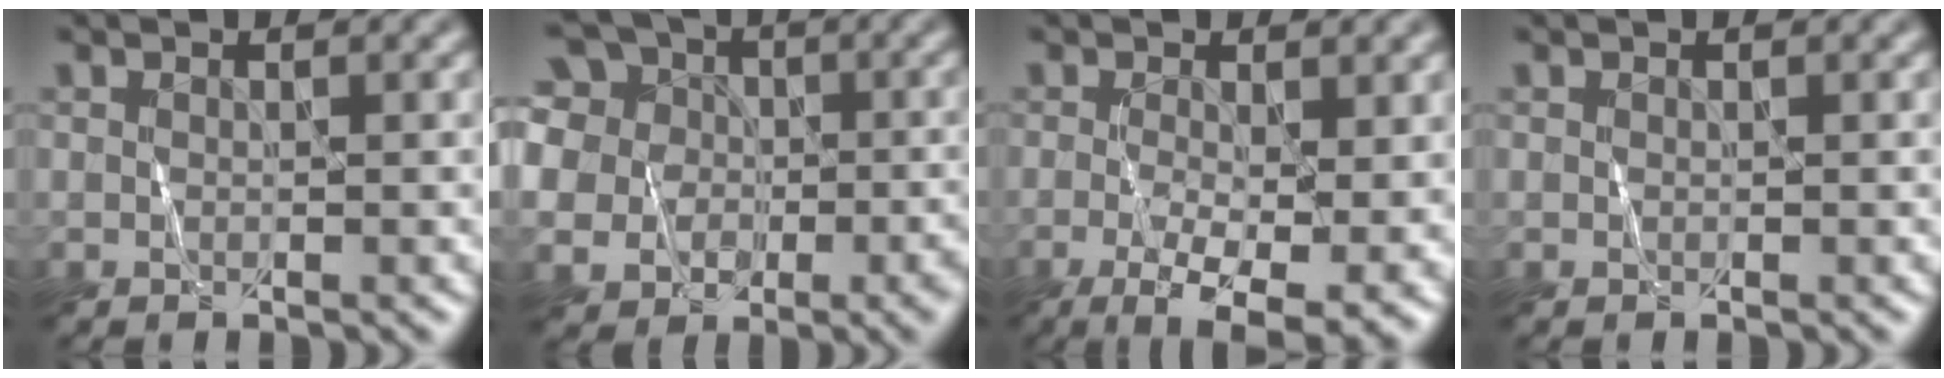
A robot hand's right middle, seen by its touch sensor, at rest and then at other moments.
{"total": 13.1, "force": [0.9, 11.5, 6.3], "torque": [-0.145, 0.015, -0.006]}
{"total": 7.7, "force": [-2.1, 2.8, 6.9], "torque": [-0.129, -0.015, -0.027]}
{"total": 0.0}